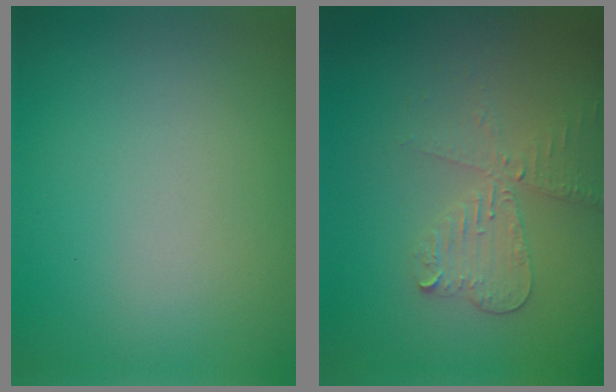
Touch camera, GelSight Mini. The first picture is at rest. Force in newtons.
{"total": 3.3, "press": 2.8, "slide": 1.6}